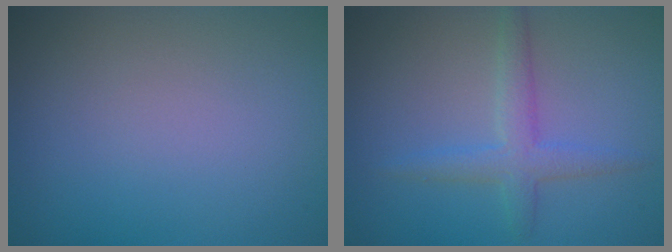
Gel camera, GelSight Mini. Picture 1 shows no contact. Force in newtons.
{"total": 2.8, "press": 2.8, "slide": 0.1}